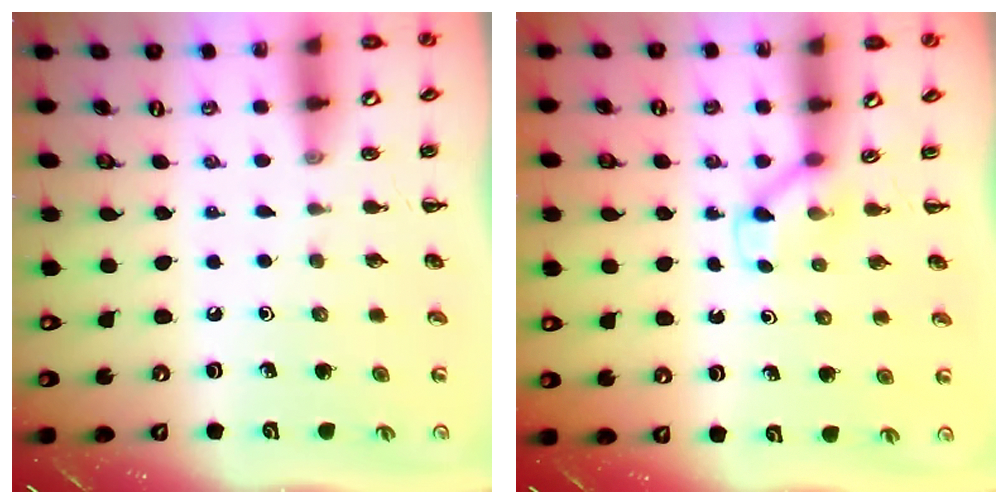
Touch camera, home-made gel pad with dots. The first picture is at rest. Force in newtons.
{"total": 2.6, "press": 2.4, "slide": 0.9}